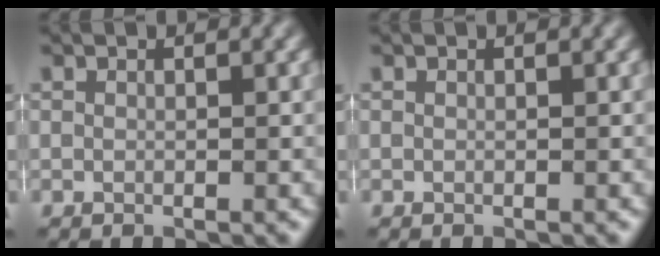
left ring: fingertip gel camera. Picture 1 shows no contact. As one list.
[{"total": 0.0}]